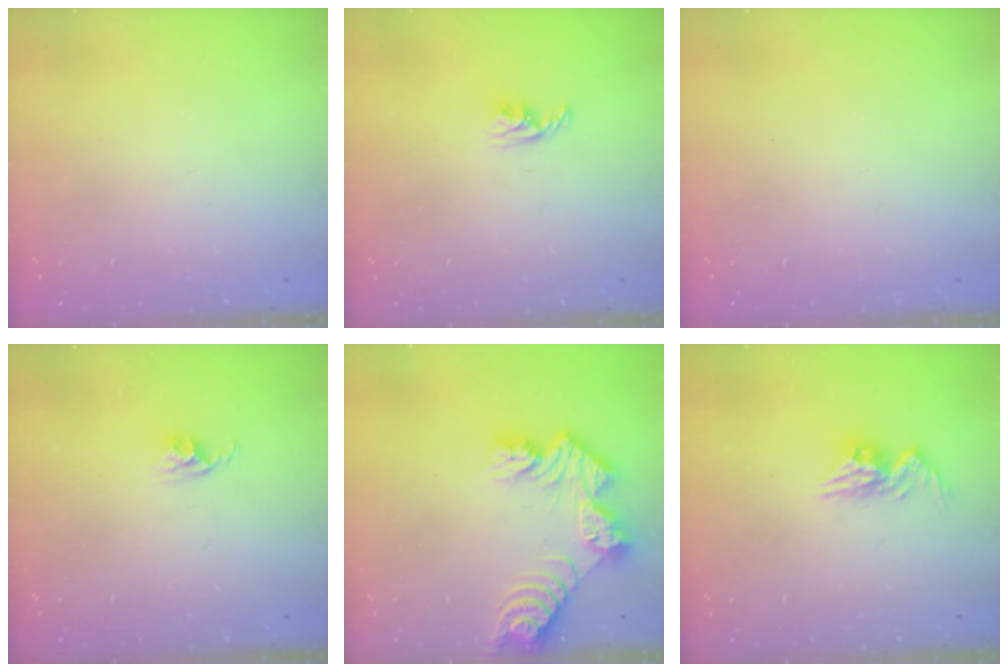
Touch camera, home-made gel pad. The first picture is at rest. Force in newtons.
{"total": 4.3, "press": 4.2, "slide": 0.8}
{"total": 0.0}
{"total": 2.5, "press": 2.5, "slide": 0.4}
{"total": 11.0, "press": 11.0, "slide": 0.8}
{"total": 9.8, "press": 9.8, "slide": 0.8}